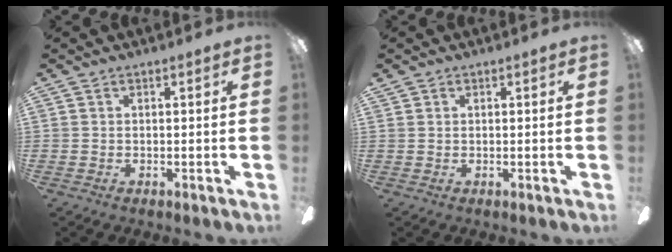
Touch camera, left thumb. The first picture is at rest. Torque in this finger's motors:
{"motor_torque": [-0.07, -0.18, -0.47, 0.17, 0.00]}